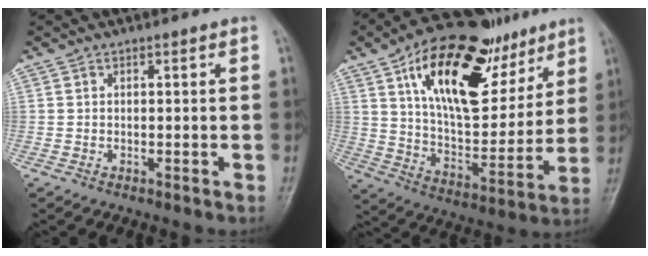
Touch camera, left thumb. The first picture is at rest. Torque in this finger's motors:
{"motor_torque": [1.32, 1.37, 1.58, -1.18, 0.23]}